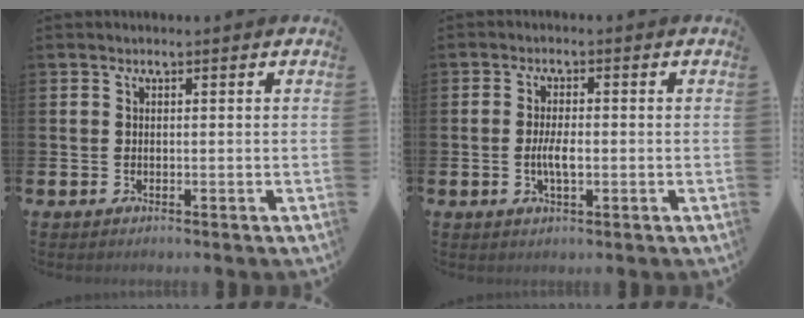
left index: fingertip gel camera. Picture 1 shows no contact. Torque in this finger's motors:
{"motor_torque": [0.67, 0.36, 0.12, 0.07]}